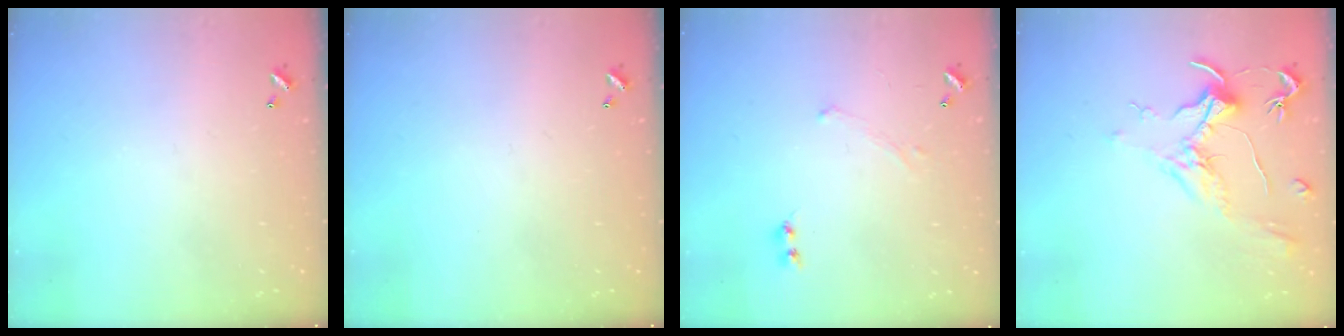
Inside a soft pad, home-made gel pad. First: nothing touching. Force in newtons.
{"total": 0.0}
{"total": 0.7, "press": 0.7, "slide": 0.3}
{"total": 1.9, "press": 1.7, "slide": 0.9}